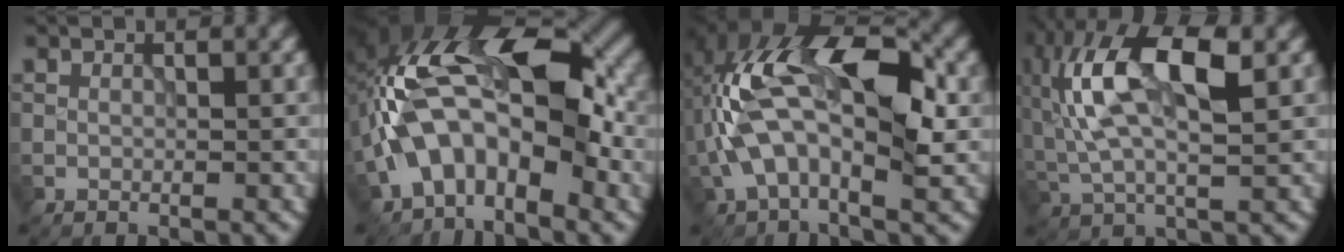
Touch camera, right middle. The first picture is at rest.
{"total": 12.3, "force": [-1.6, 6.2, 10.5], "torque": [-0.176, 0.030, -0.043]}
{"total": 11.3, "force": [0.2, 5.5, 9.9], "torque": [-0.183, 0.026, -0.006]}
{"total": 10.4, "force": [2.4, 4.0, 9.3], "torque": [-0.193, 0.014, 0.039]}